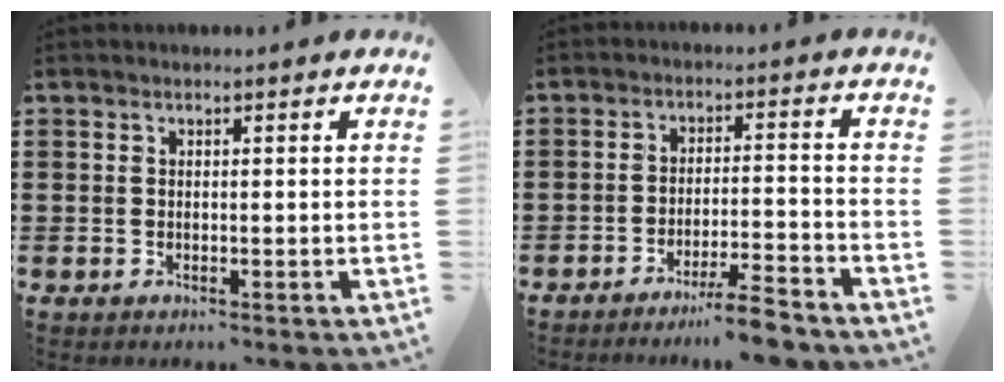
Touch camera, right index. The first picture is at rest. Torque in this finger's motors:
{"motor_torque": [1.39, -0.75, 0.19, 0.04]}